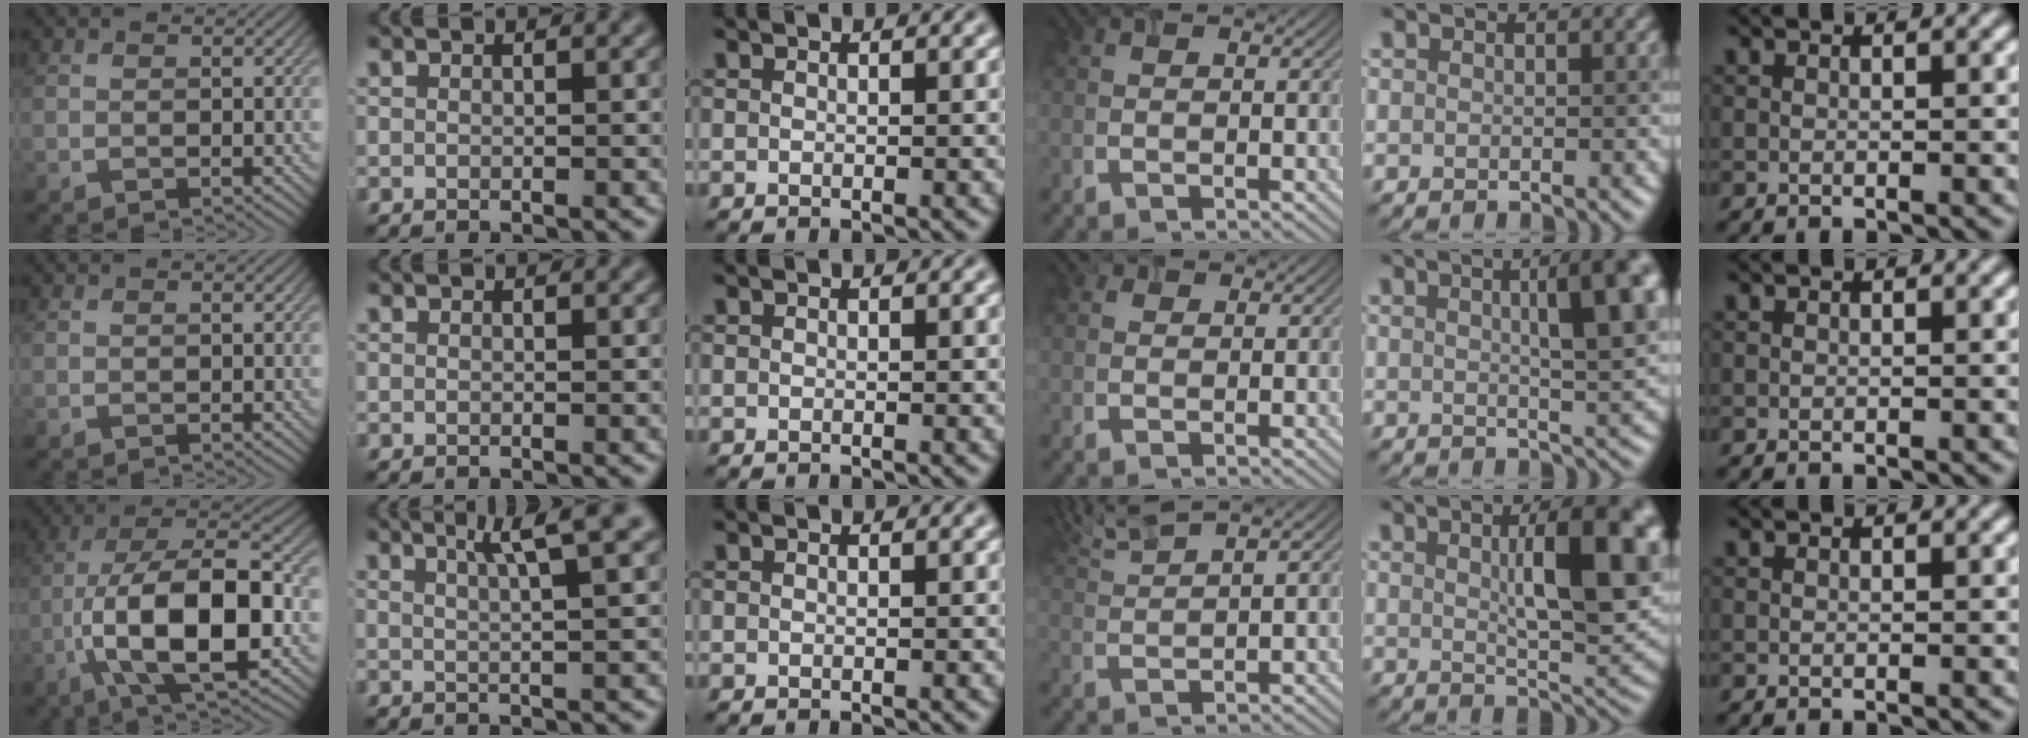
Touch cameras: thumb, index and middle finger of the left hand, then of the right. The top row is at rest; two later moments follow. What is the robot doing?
{"motion": "open", "object": "airpods case & airpods"}